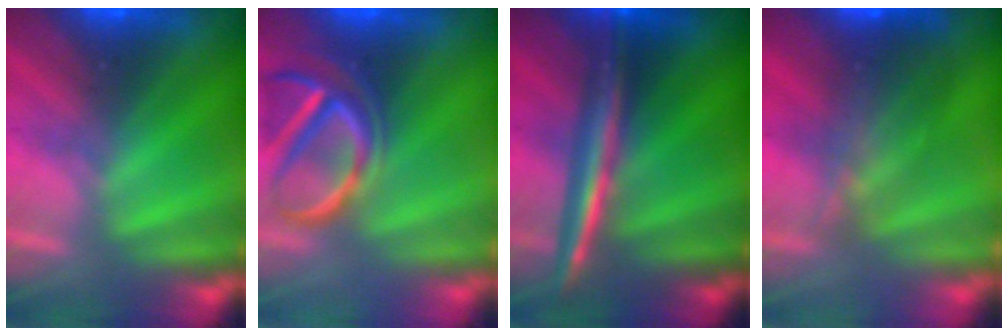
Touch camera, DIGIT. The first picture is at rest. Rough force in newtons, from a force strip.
{"total": 4.1}
{"total": 2.9}
{"total": 5.7}